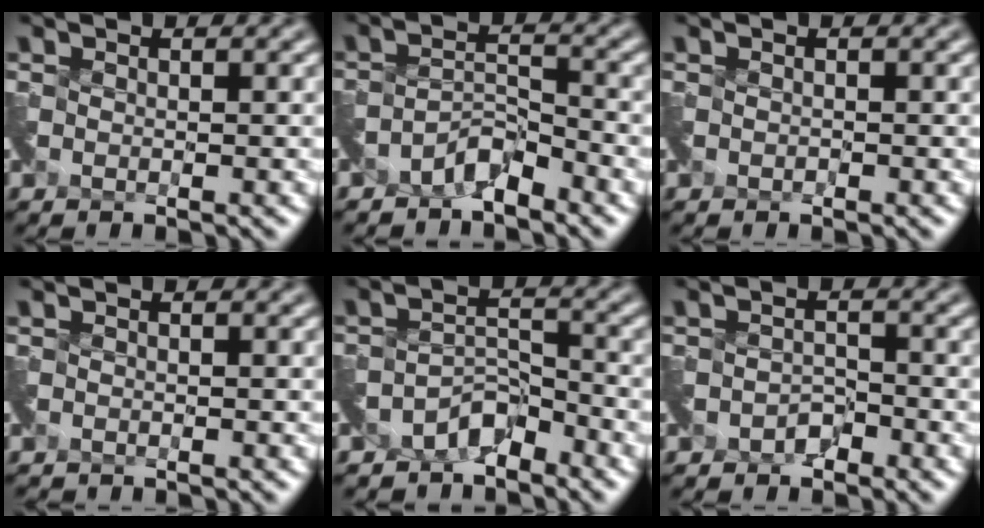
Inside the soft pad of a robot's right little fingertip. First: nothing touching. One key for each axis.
{"total": 2.4, "fx": -2.2, "fy": 0.3, "fz": 0.8, "tx": -0.015, "ty": 0.007, "tz": -0.043}
{"total": 0.0}
{"total": 1.2, "fx": -1.2, "fy": -0.2, "fz": -0.3, "tx": 0.001, "ty": -0.016, "tz": -0.026}
{"total": 2.9, "fx": -2.7, "fy": 0.8, "fz": 0.6, "tx": -0.007, "ty": -0.001, "tz": -0.052}
{"total": 1.3, "fx": -1.1, "fy": 0.6, "fz": 0.2, "tx": -0.008, "ty": 0.000, "tz": -0.020}